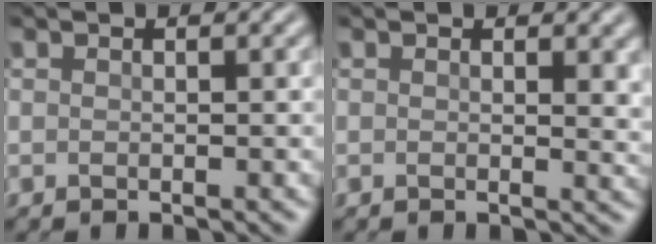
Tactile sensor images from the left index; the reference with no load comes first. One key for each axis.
{"total": 2.1, "fx": 0.9, "fy": 0.7, "fz": 1.8, "tx": -0.014, "ty": -0.002, "tz": 0.016}